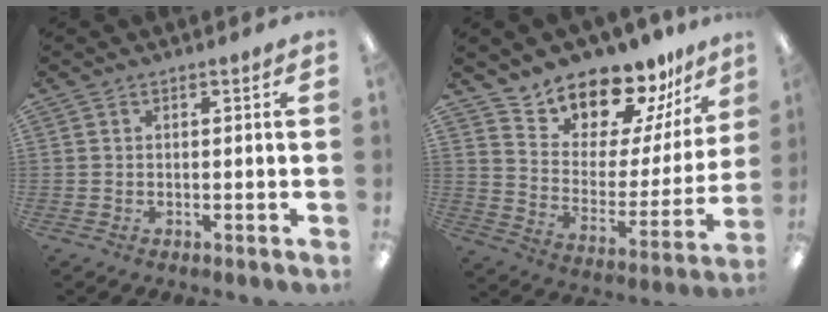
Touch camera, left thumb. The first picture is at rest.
{"total": 14.1, "force": [13.3, 4.4, 1.8], "torque": [-0.043, -0.140, 0.239]}